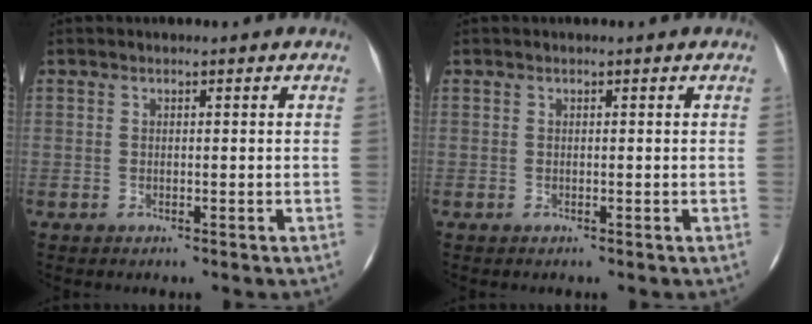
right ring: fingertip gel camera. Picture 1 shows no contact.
{"total": 0.0}